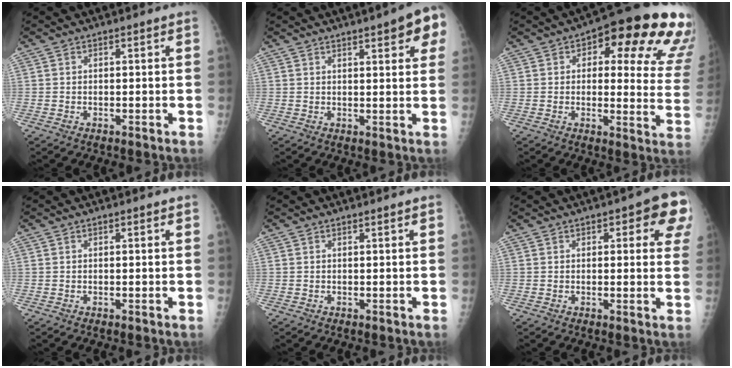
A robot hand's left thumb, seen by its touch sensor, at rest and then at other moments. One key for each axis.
{"total": 8.0, "fx": 4.1, "fy": 2.1, "fz": 6.5, "tx": -0.059, "ty": -0.008, "tz": 0.045}
{"total": 21.9, "fx": 10.9, "fy": 8.5, "fz": 17.1, "tx": -0.166, "ty": -0.021, "tz": 0.119}
{"total": 0.7, "fx": 0.4, "fy": 0.2, "fz": 0.5, "tx": -0.008, "ty": 0.001, "tz": 0.004}
{"total": 0.5, "fx": 0.4, "fy": -0.1, "fz": 0.3, "tx": -0.009, "ty": -0.001, "tz": 0.009}
{"total": 9.1, "fx": 3.8, "fy": 3.5, "fz": 7.4, "tx": -0.051, "ty": -0.006, "tz": 0.036}